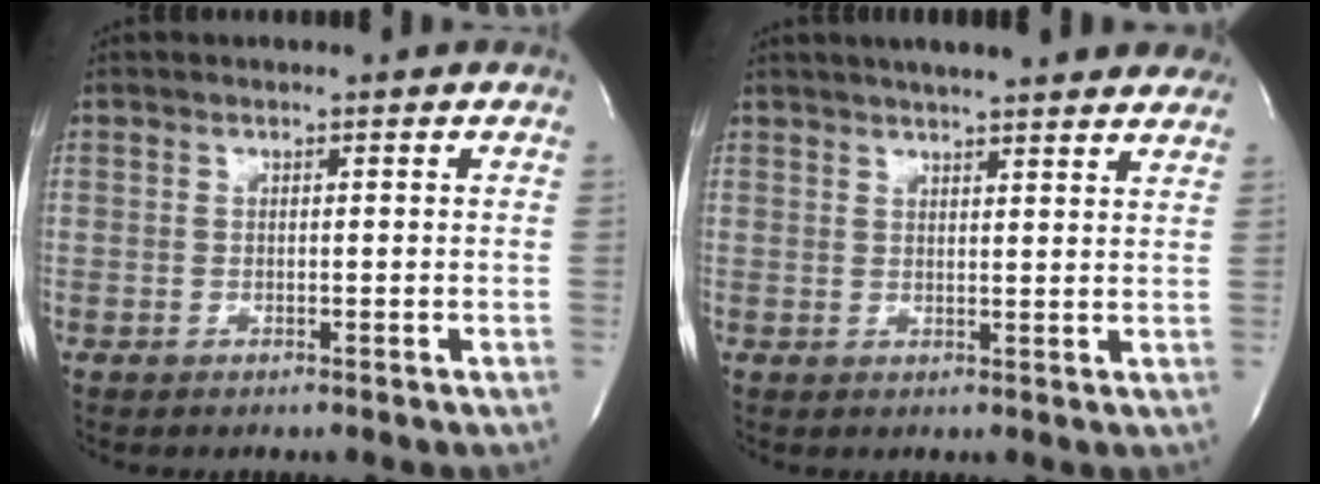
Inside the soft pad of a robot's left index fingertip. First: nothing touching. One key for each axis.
{"total": 15.5, "fx": 13.4, "fy": 2.3, "fz": 7.4, "tx": -0.105, "ty": 0.030, "tz": 0.165}